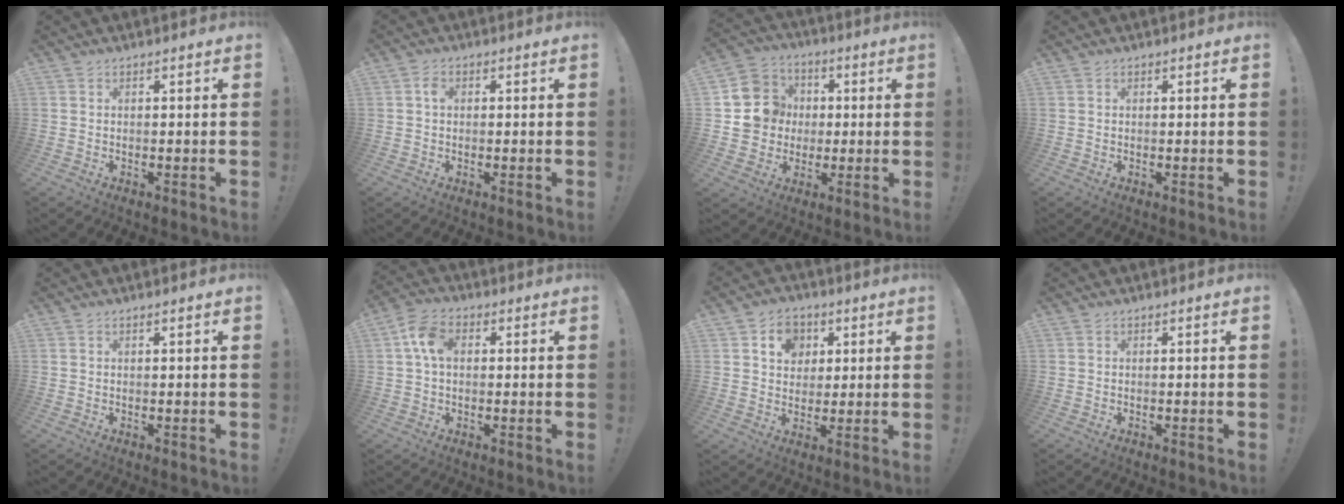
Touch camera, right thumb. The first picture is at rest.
{"total": 1.9, "force": [0.1, 1.3, 1.4], "torque": [-0.029, 0.007, 0.001]}
{"total": 12.7, "force": [0.1, 12.2, 3.7], "torque": [-0.047, 0.017, 0.015]}
{"total": 0.0}
{"total": 0.6, "force": [0.4, -0.1, 0.5], "torque": [-0.004, -0.002, 0.005]}
{"total": 7.9, "force": [1.3, 5.1, 5.8], "torque": [-0.114, 0.011, 0.025]}
{"total": 8.9, "force": [3.2, 7.7, 3.3], "torque": [-0.045, -0.007, 0.062]}
{"total": 0.0}